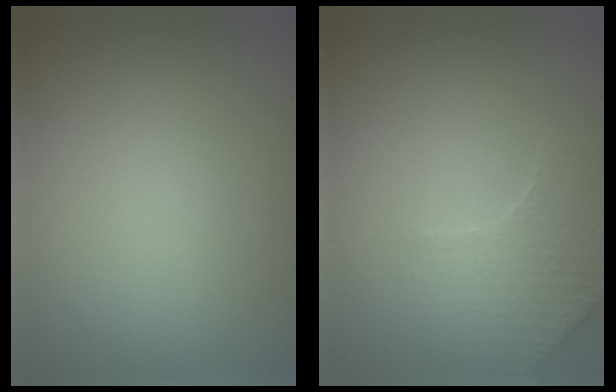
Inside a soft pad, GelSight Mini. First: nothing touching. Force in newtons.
{"total": 3.3, "press": 3.2, "slide": 0.9}